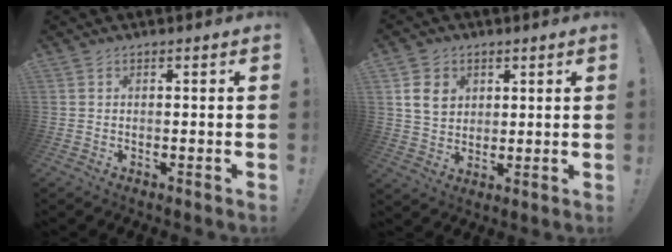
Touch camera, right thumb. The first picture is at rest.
{"total": 8.0, "force": [3.3, 6.8, 2.7], "torque": [-0.036, -0.011, 0.067]}